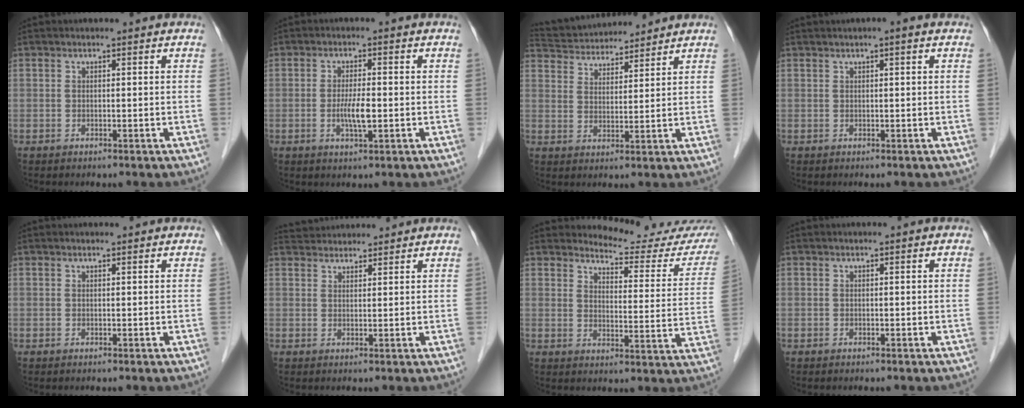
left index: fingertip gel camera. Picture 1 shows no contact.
{"total": 3.8, "force": [-0.8, 0.6, 3.7], "torque": [-0.075, -0.006, -0.014]}
{"total": 11.6, "force": [11.0, 2.2, 2.9], "torque": [-0.057, 0.030, 0.185]}
{"total": 1.5, "force": [0.8, 0.0, 1.3], "torque": [-0.023, 0.004, 0.008]}
{"total": 0.6, "force": [0.6, 0.1, 0.1], "torque": [-0.008, 0.005, 0.010]}
{"total": 5.6, "force": [5.5, 1.0, 0.8], "torque": [-0.015, 0.036, 0.086]}
{"total": 14.3, "force": [14.1, 1.3, 2.1], "torque": [-0.009, -0.088, 0.148]}
{"total": 0.0}